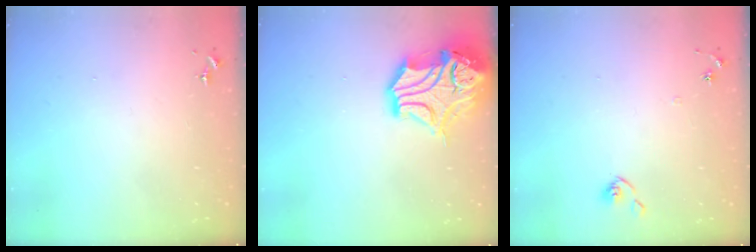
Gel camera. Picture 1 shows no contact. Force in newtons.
{"total": 17.4, "press": 17.2, "slide": 2.6}
{"total": 6.1, "press": 6.1, "slide": 0.5}